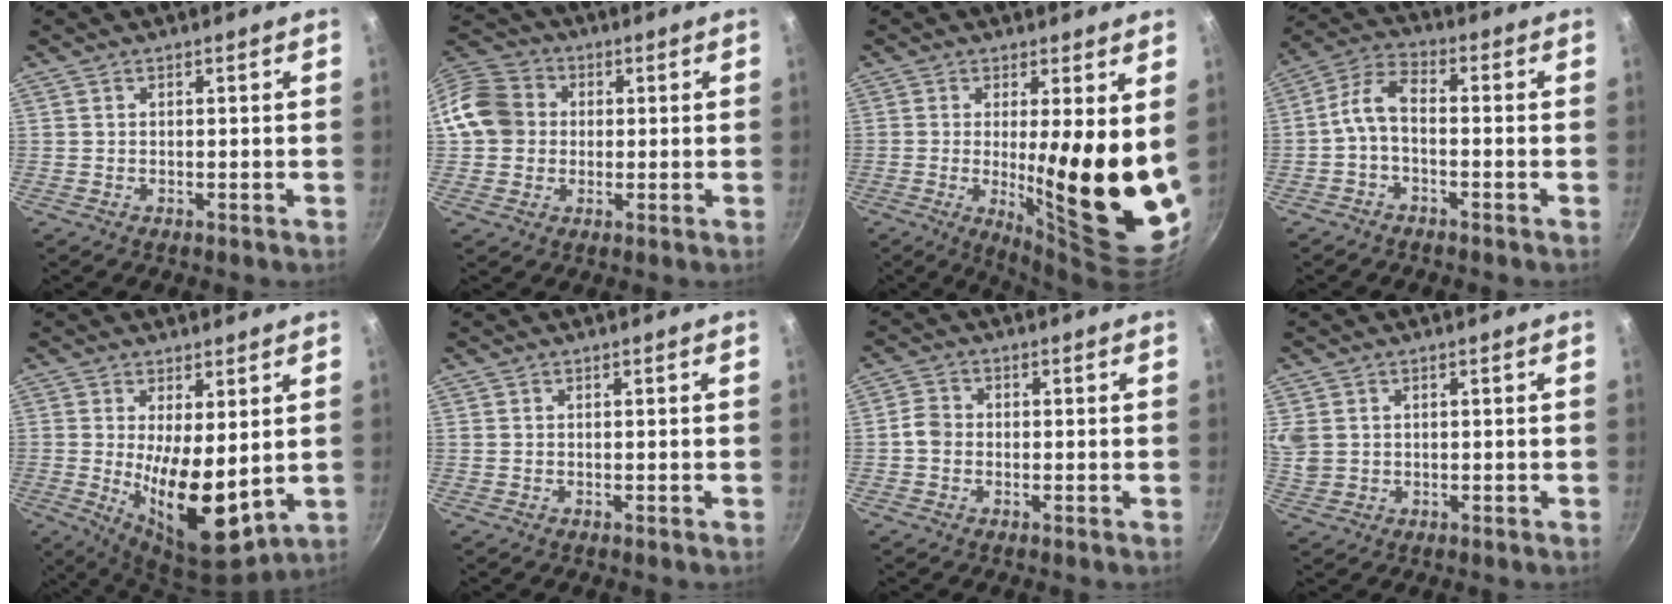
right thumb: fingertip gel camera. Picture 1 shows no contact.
{"total": 11.6, "force": [0.7, 10.3, 5.4], "torque": [-0.079, 0.024, -0.004]}
{"total": 17.2, "force": [0.9, 3.6, 16.8], "torque": [-0.218, -0.051, 0.021]}
{"total": 6.4, "force": [-1.9, 3.3, 5.2], "torque": [-0.111, 0.035, -0.046]}
{"total": 13.4, "force": [0.5, 5.4, 12.2], "torque": [-0.187, -0.035, 0.022]}
{"total": 0.0}
{"total": 3.1, "force": [-0.7, 2.7, 1.5], "torque": [-0.024, 0.013, -0.020]}
{"total": 5.5, "force": [1.7, 4.5, 2.8], "torque": [-0.052, -0.003, 0.040]}